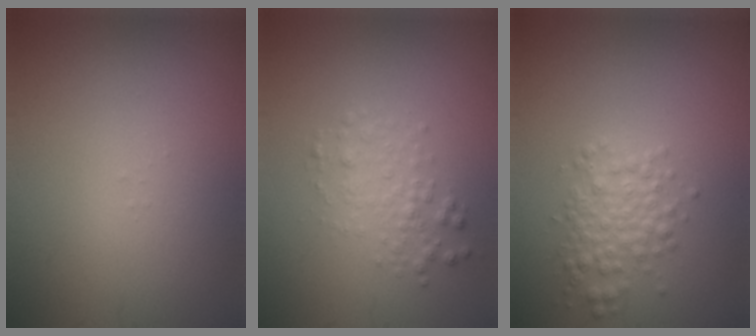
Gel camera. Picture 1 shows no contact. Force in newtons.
{"total": 2.0, "press": 2.0, "slide": 0.1}
{"total": 3.0, "press": 3.0, "slide": 0.0}